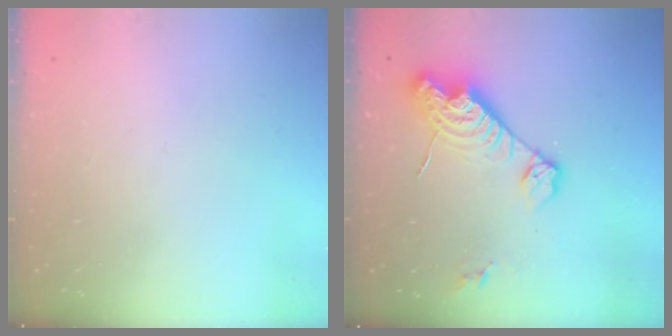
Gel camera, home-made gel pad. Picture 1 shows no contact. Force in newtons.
{"total": 14.0, "press": 13.9, "slide": 1.2}